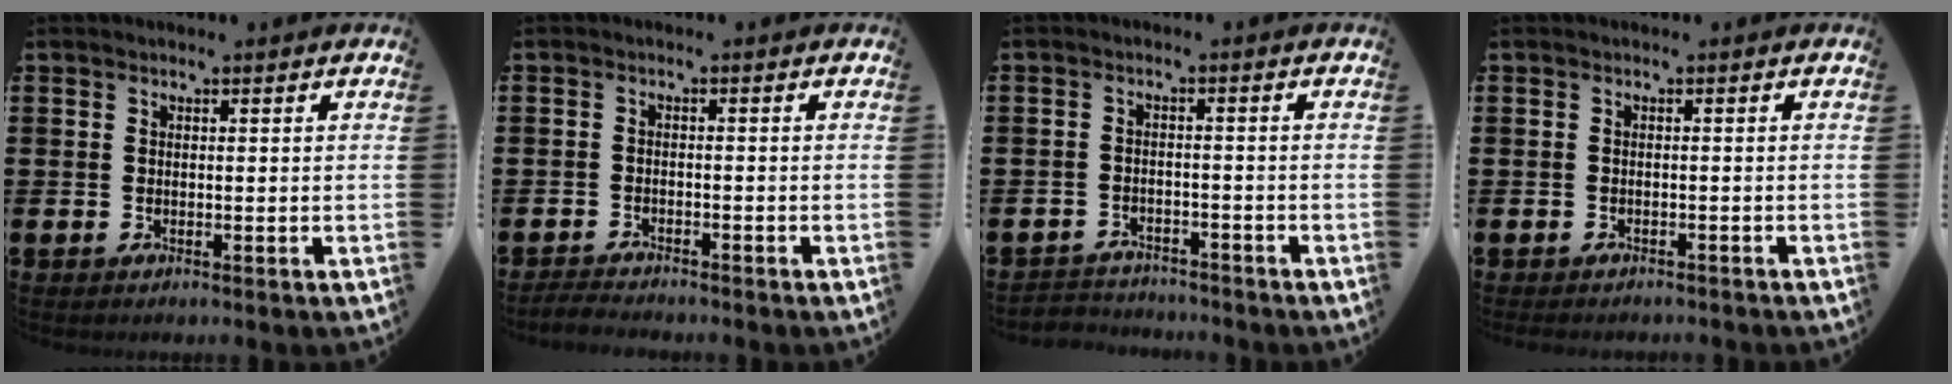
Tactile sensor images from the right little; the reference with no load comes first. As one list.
[{"total": 1.6, "force": [-1.6, 0.1, 0.1], "torque": [-0.006, 0.003, -0.033]}, {"total": 2.3, "force": [-2.3, 0.3, -0.3], "torque": [-0.003, 0.000, -0.052]}, {"total": 0.7, "force": [-0.7, 0.1, 0.0], "torque": [-0.003, -0.002, -0.014]}]